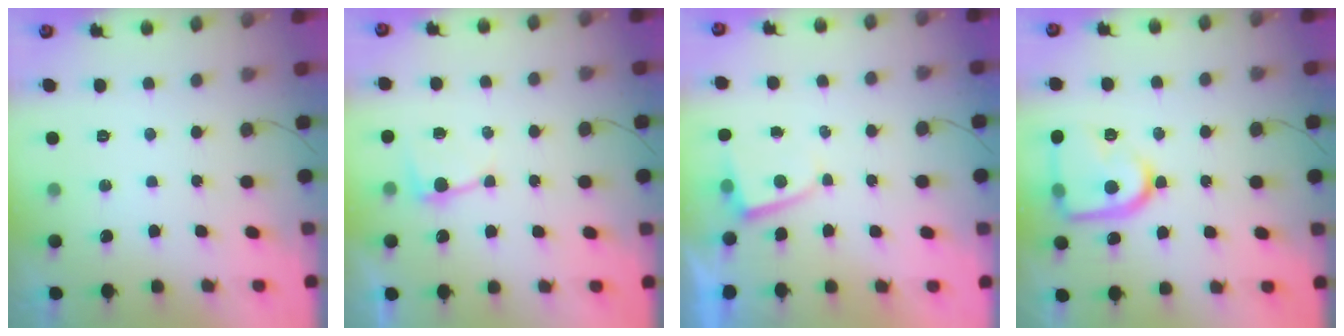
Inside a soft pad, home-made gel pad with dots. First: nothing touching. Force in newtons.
{"total": 3.7, "press": 3.7, "slide": 0.5}
{"total": 1.2, "press": 1.2, "slide": 0.2}
{"total": 17.8, "press": 17.8, "slide": 1.5}